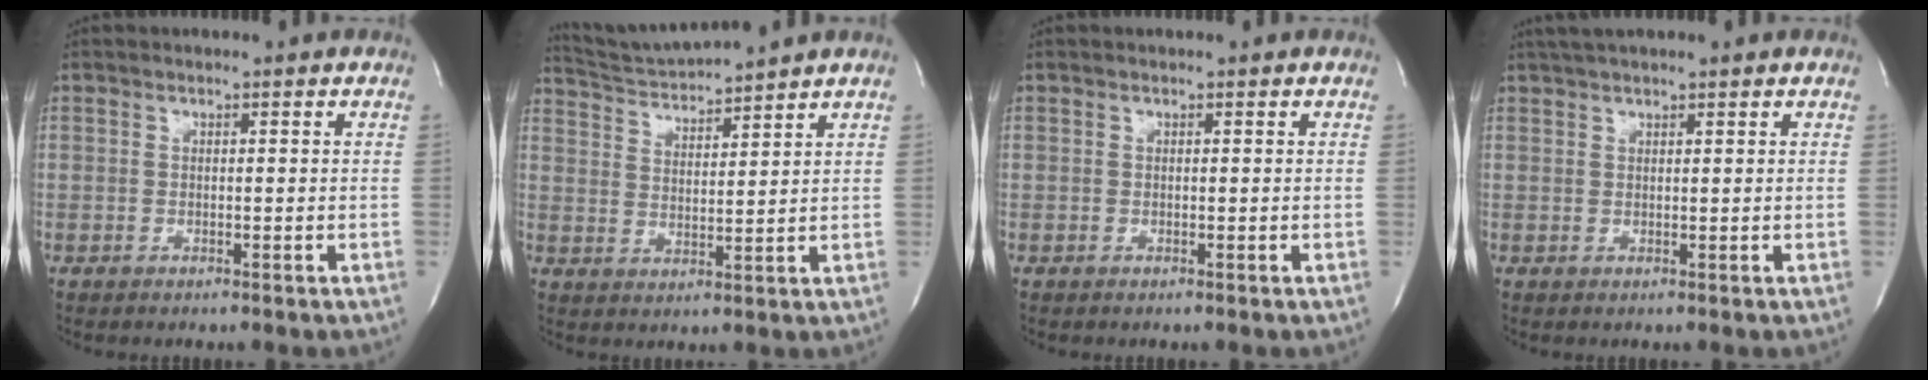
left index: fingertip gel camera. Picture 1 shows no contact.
{"total": 6.7, "force": [6.4, -1.7, 0.8], "torque": [-0.028, -0.006, 0.128]}
{"total": 0.0}
{"total": 3.9, "force": [3.2, 0.3, 2.3], "torque": [-0.036, 0.022, 0.055]}